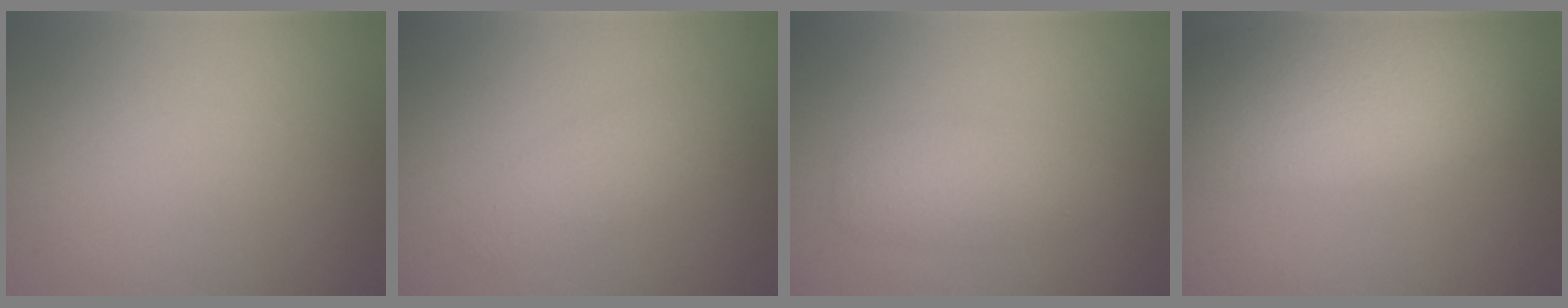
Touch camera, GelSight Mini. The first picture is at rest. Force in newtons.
{"total": 2.3, "press": 2.3, "slide": 0.2}
{"total": 2.9, "press": 2.9, "slide": 0.1}
{"total": 10.6, "press": 10.6, "slide": 0.8}